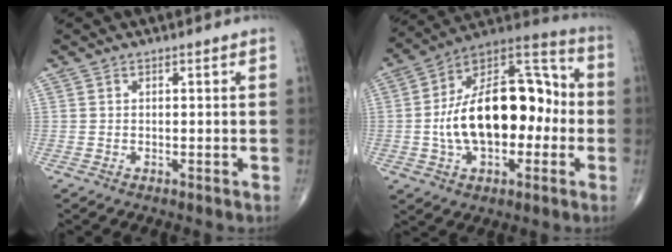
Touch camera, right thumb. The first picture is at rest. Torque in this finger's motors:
{"motor_torque": [2.36, 2.51, 1.80, -0.34, 0.21]}